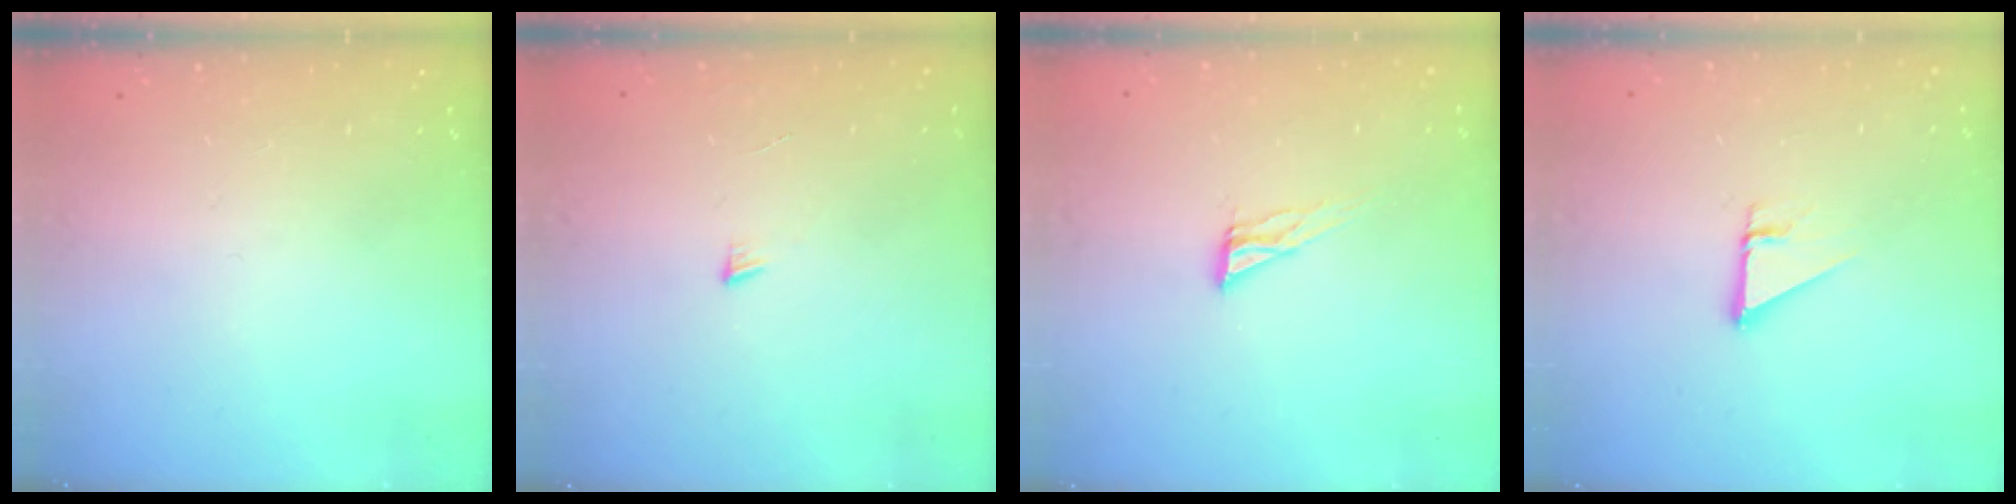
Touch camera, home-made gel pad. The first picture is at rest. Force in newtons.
{"total": 3.0, "press": 3.0, "slide": 0.3}
{"total": 6.9, "press": 6.8, "slide": 0.5}
{"total": 2.7, "press": 2.7, "slide": 0.1}